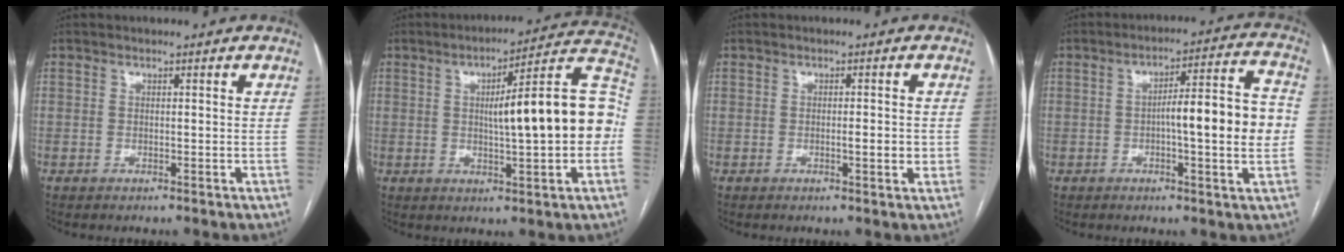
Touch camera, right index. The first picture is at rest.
{"total": 16.5, "force": [-0.1, 2.1, 16.3], "torque": [-0.222, 0.039, -0.001]}
{"total": 2.7, "force": [-0.3, 0.6, 2.6], "torque": [-0.040, -0.001, -0.004]}
{"total": 11.7, "force": [-0.9, 1.2, 11.6], "torque": [-0.169, 0.020, -0.014]}